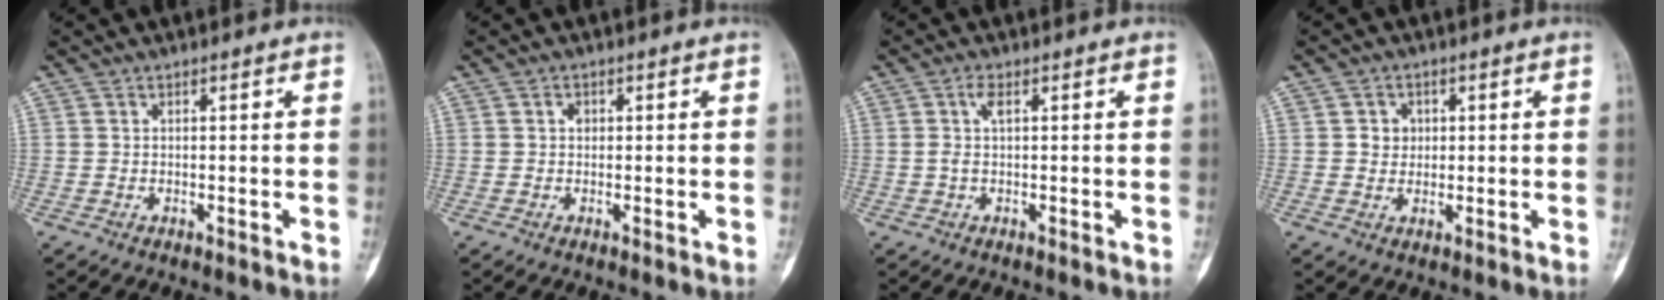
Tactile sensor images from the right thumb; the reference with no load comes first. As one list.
[{"total": 1.1, "force": [0.3, 0.9, 0.5], "torque": [-0.001, 0.003, 0.002]}, {"total": 2.3, "force": [0.6, 0.7, 2.1], "torque": [-0.051, 0.010, 0.012]}, {"total": 3.1, "force": [0.6, 2.8, 1.1], "torque": [0.003, 0.003, 0.006]}]